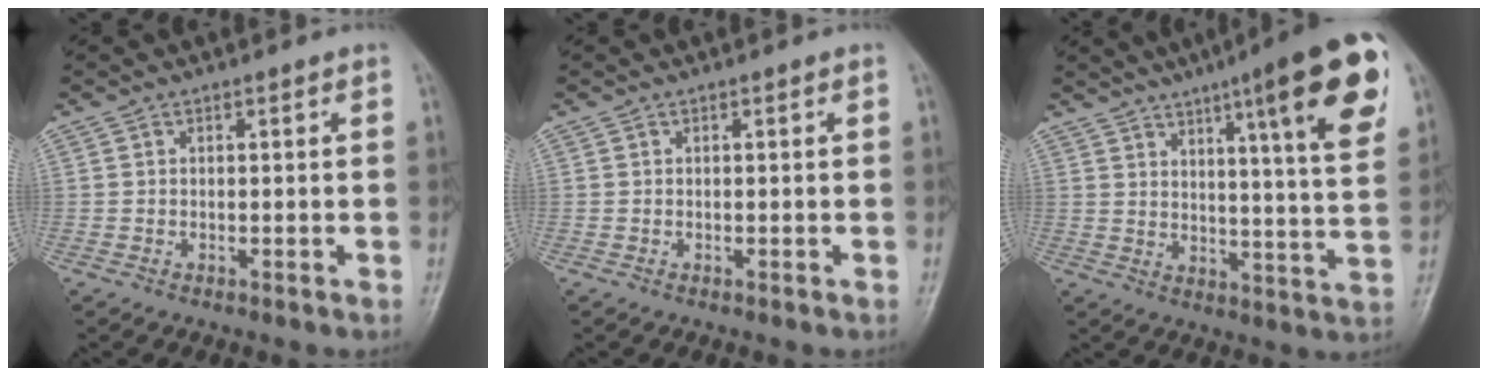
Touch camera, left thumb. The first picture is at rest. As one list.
[{"total": 0.0}, {"total": 20.5, "force": [10.3, 4.2, 17.2], "torque": [-0.213, -0.030, 0.142]}]